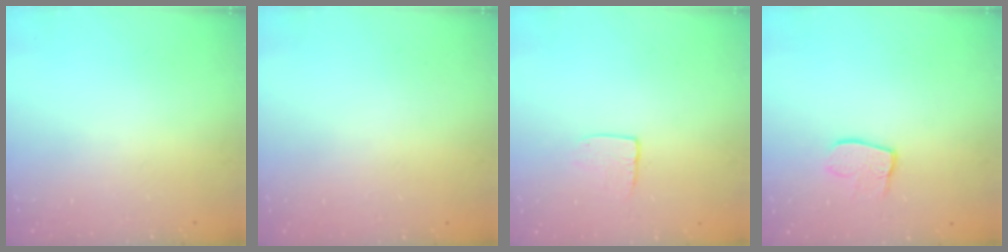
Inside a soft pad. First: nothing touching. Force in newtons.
{"total": 0.5, "press": 0.5, "slide": 0.1}
{"total": 6.7, "press": 6.7, "slide": 0.5}
{"total": 8.5, "press": 8.5, "slide": 0.7}